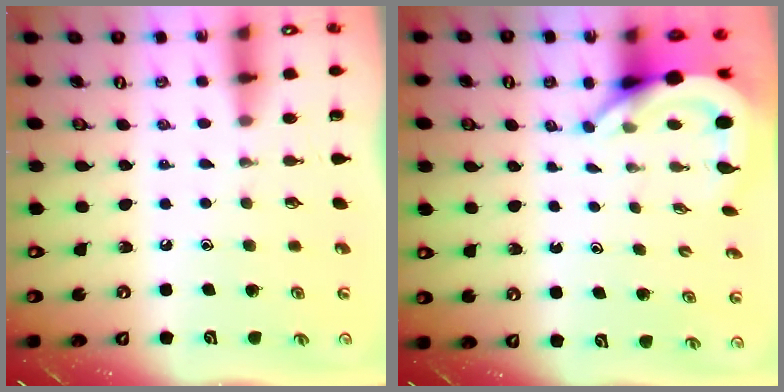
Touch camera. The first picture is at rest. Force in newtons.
{"total": 6.1, "press": 6.1, "slide": 1.0}